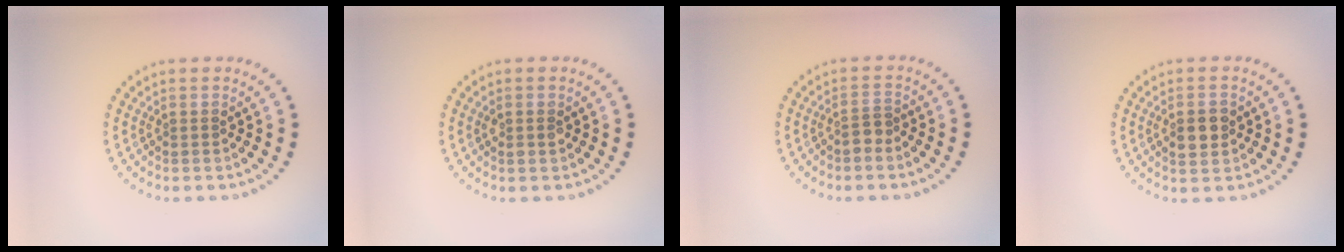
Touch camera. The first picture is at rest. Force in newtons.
{"total": 1.1, "press": 1.1, "slide": 0.4}
{"total": 1.6, "press": 1.3, "slide": 1.1}
{"total": 2.8, "press": 2.8, "slide": 0.2}